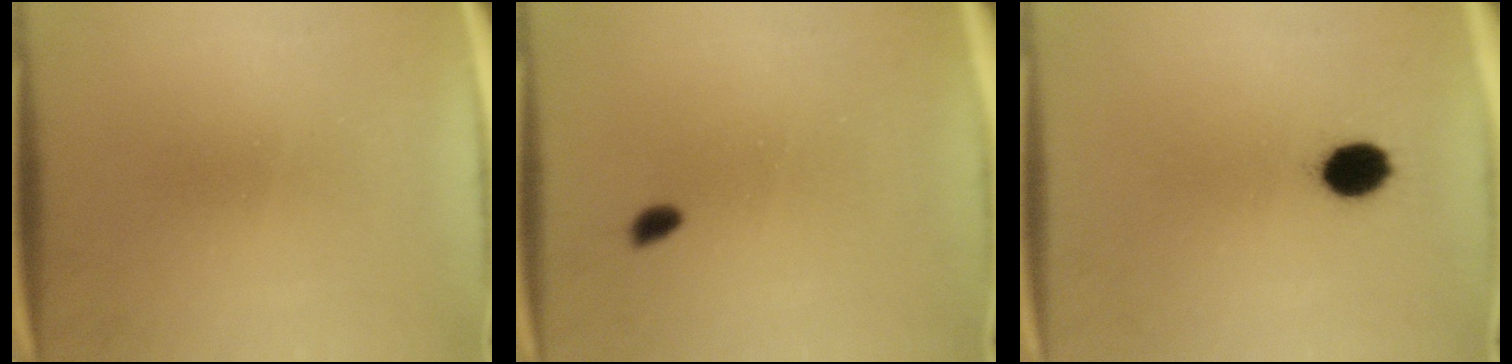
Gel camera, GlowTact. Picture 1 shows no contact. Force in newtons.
{"total": 1.5}
{"total": 5.7}